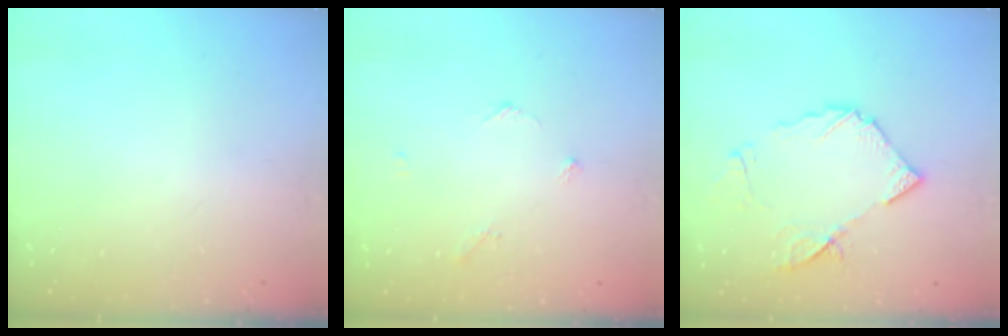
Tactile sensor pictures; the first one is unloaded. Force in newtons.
{"total": 2.8, "press": 2.8, "slide": 0.4}
{"total": 11.1, "press": 11.0, "slide": 1.3}